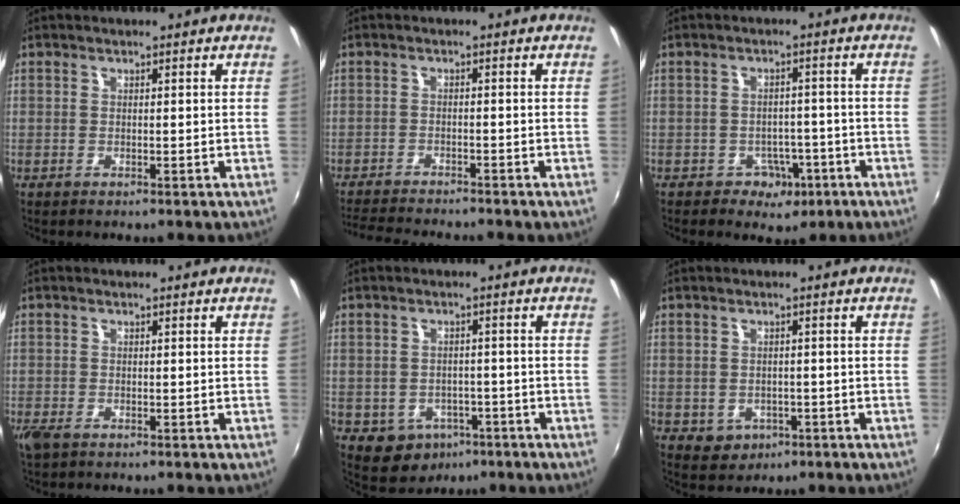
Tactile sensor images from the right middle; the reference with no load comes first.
{"total": 8.3, "force": [-7.8, 0.6, 2.9], "torque": [-0.078, -0.021, -0.131]}
{"total": 5.0, "force": [-2.9, 3.9, 1.3], "torque": [-0.031, 0.010, -0.032]}
{"total": 2.3, "force": [-1.5, 1.0, 1.5], "torque": [-0.031, -0.009, -0.029]}
{"total": 7.4, "force": [-3.8, 5.9, 2.4], "torque": [-0.060, 0.001, -0.037]}
{"total": 4.2, "force": [-1.4, 3.7, 1.3], "torque": [-0.038, -0.002, -0.010]}